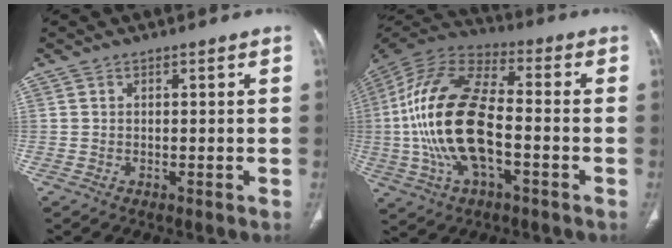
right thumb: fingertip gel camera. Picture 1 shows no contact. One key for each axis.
{"total": 21.4, "fx": -2.9, "fy": 10.3, "fz": 18.6, "tx": -0.389, "ty": 0.026, "tz": -0.053}